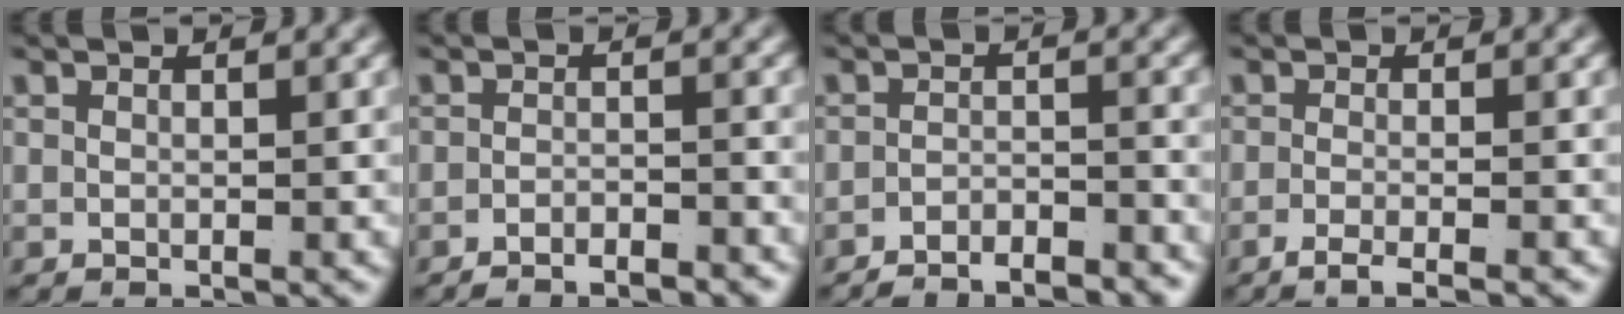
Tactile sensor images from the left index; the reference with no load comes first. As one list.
[{"total": 3.1, "force": [-3.0, 0.2, 0.3], "torque": [0.001, -0.010, -0.050]}, {"total": 4.7, "force": [-4.6, 0.6, 0.5], "torque": [0.001, -0.018, -0.074]}, {"total": 3.4, "force": [-2.9, 0.4, 1.8], "torque": [-0.032, -0.008, -0.045]}]